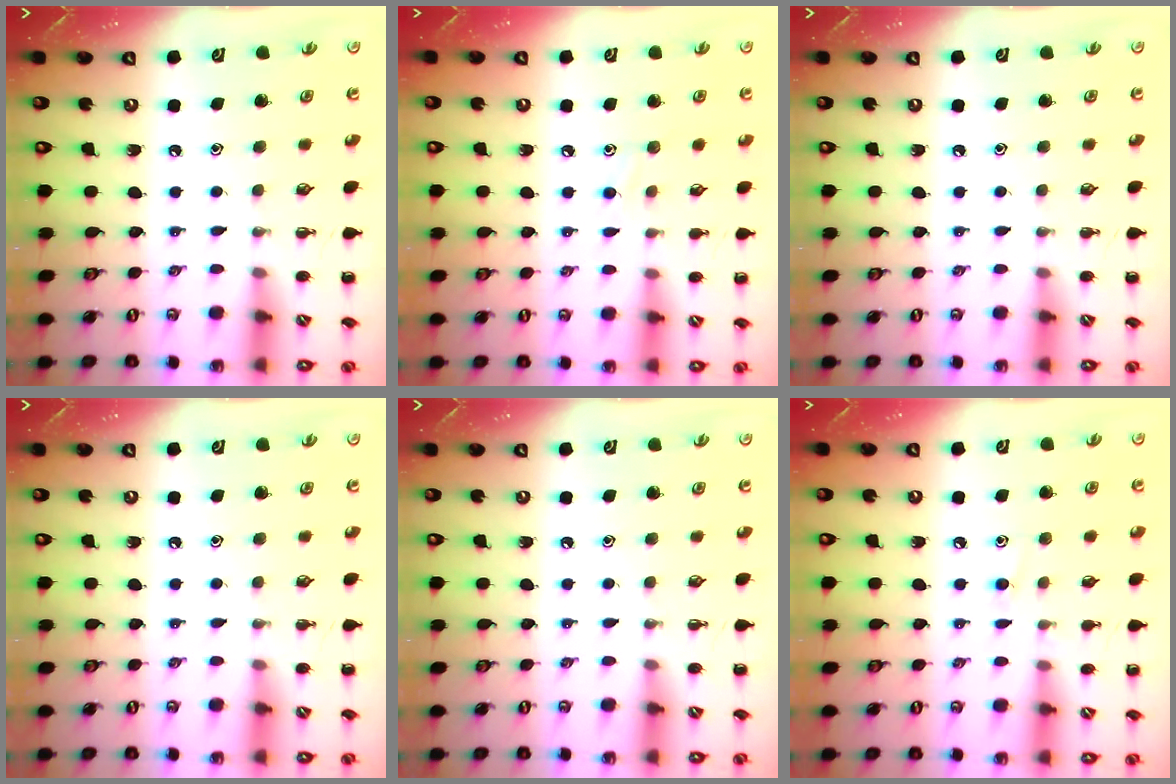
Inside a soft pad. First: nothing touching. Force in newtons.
{"total": 5.7, "press": 5.4, "slide": 1.9}
{"total": 0.0}
{"total": 0.0}
{"total": 0.0}
{"total": 7.7, "press": 7.3, "slide": 2.4}